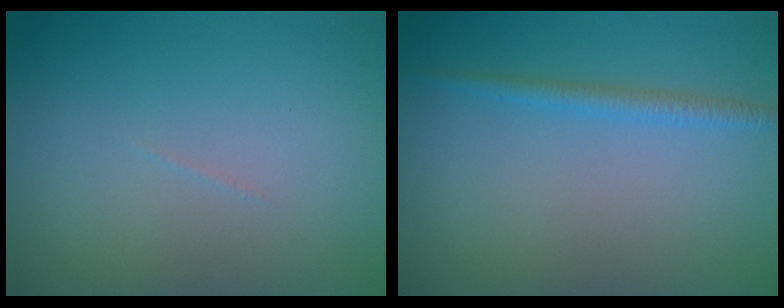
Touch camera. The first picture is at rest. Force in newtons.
{"total": 1.5, "press": 1.5, "slide": 0.1}